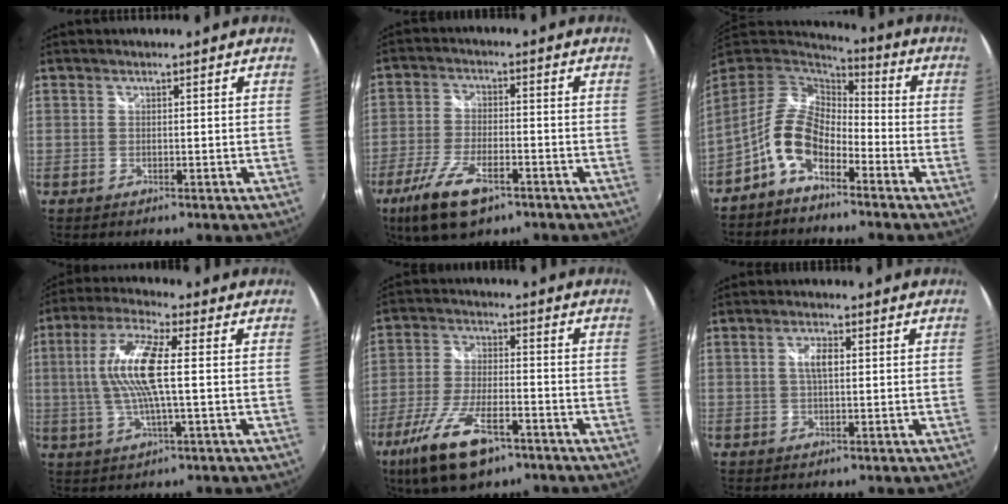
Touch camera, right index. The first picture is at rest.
{"total": 11.5, "force": [-6.9, 4.4, 8.1], "torque": [-0.184, -0.025, -0.129]}
{"total": 10.5, "force": [-5.3, 5.6, 7.1], "torque": [-0.143, 0.012, -0.109]}
{"total": 11.9, "force": [0.6, 1.9, 11.7], "torque": [-0.227, 0.006, 0.008]}
{"total": 13.2, "force": [-7.9, 4.9, 9.4], "torque": [-0.205, -0.027, -0.147]}
{"total": 3.1, "force": [0.5, 1.2, 2.8], "torque": [-0.052, 0.003, 0.007]}